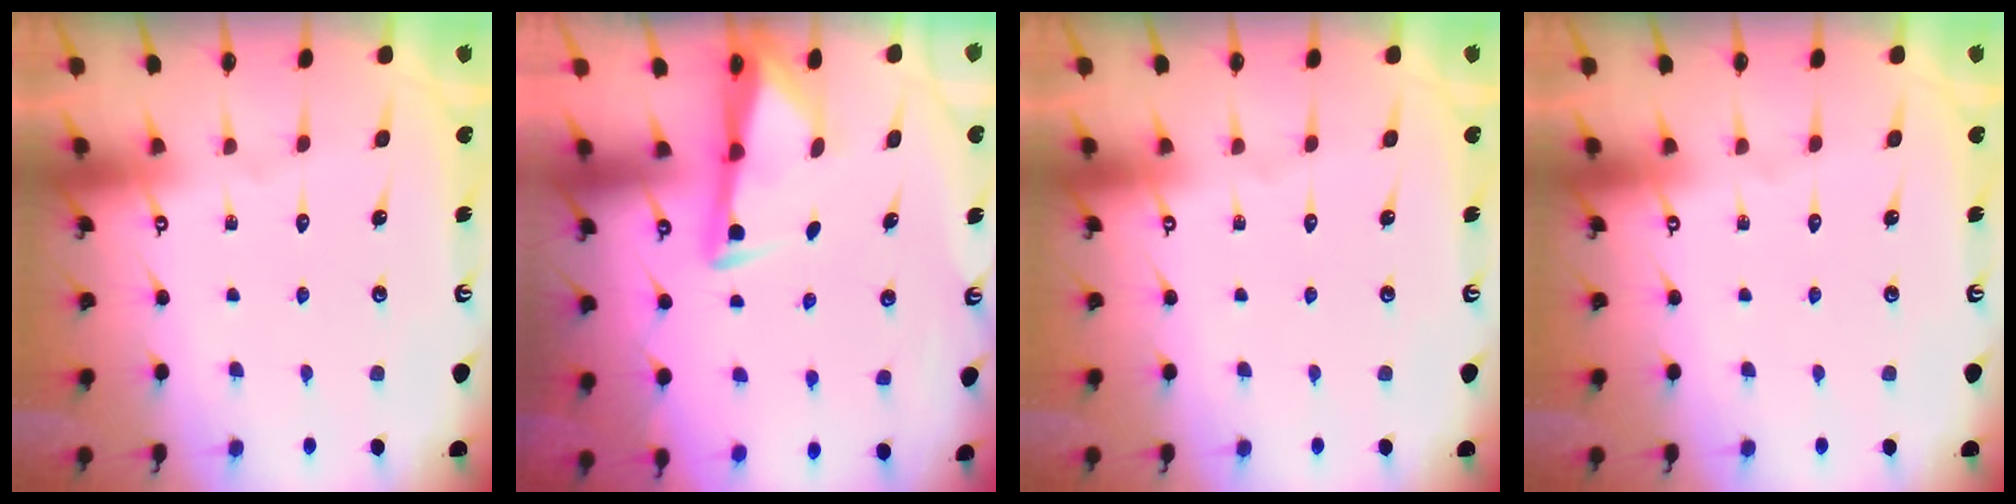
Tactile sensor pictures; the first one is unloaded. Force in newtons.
{"total": 2.9, "press": 2.9, "slide": 0.4}
{"total": 0.0}
{"total": 0.0}